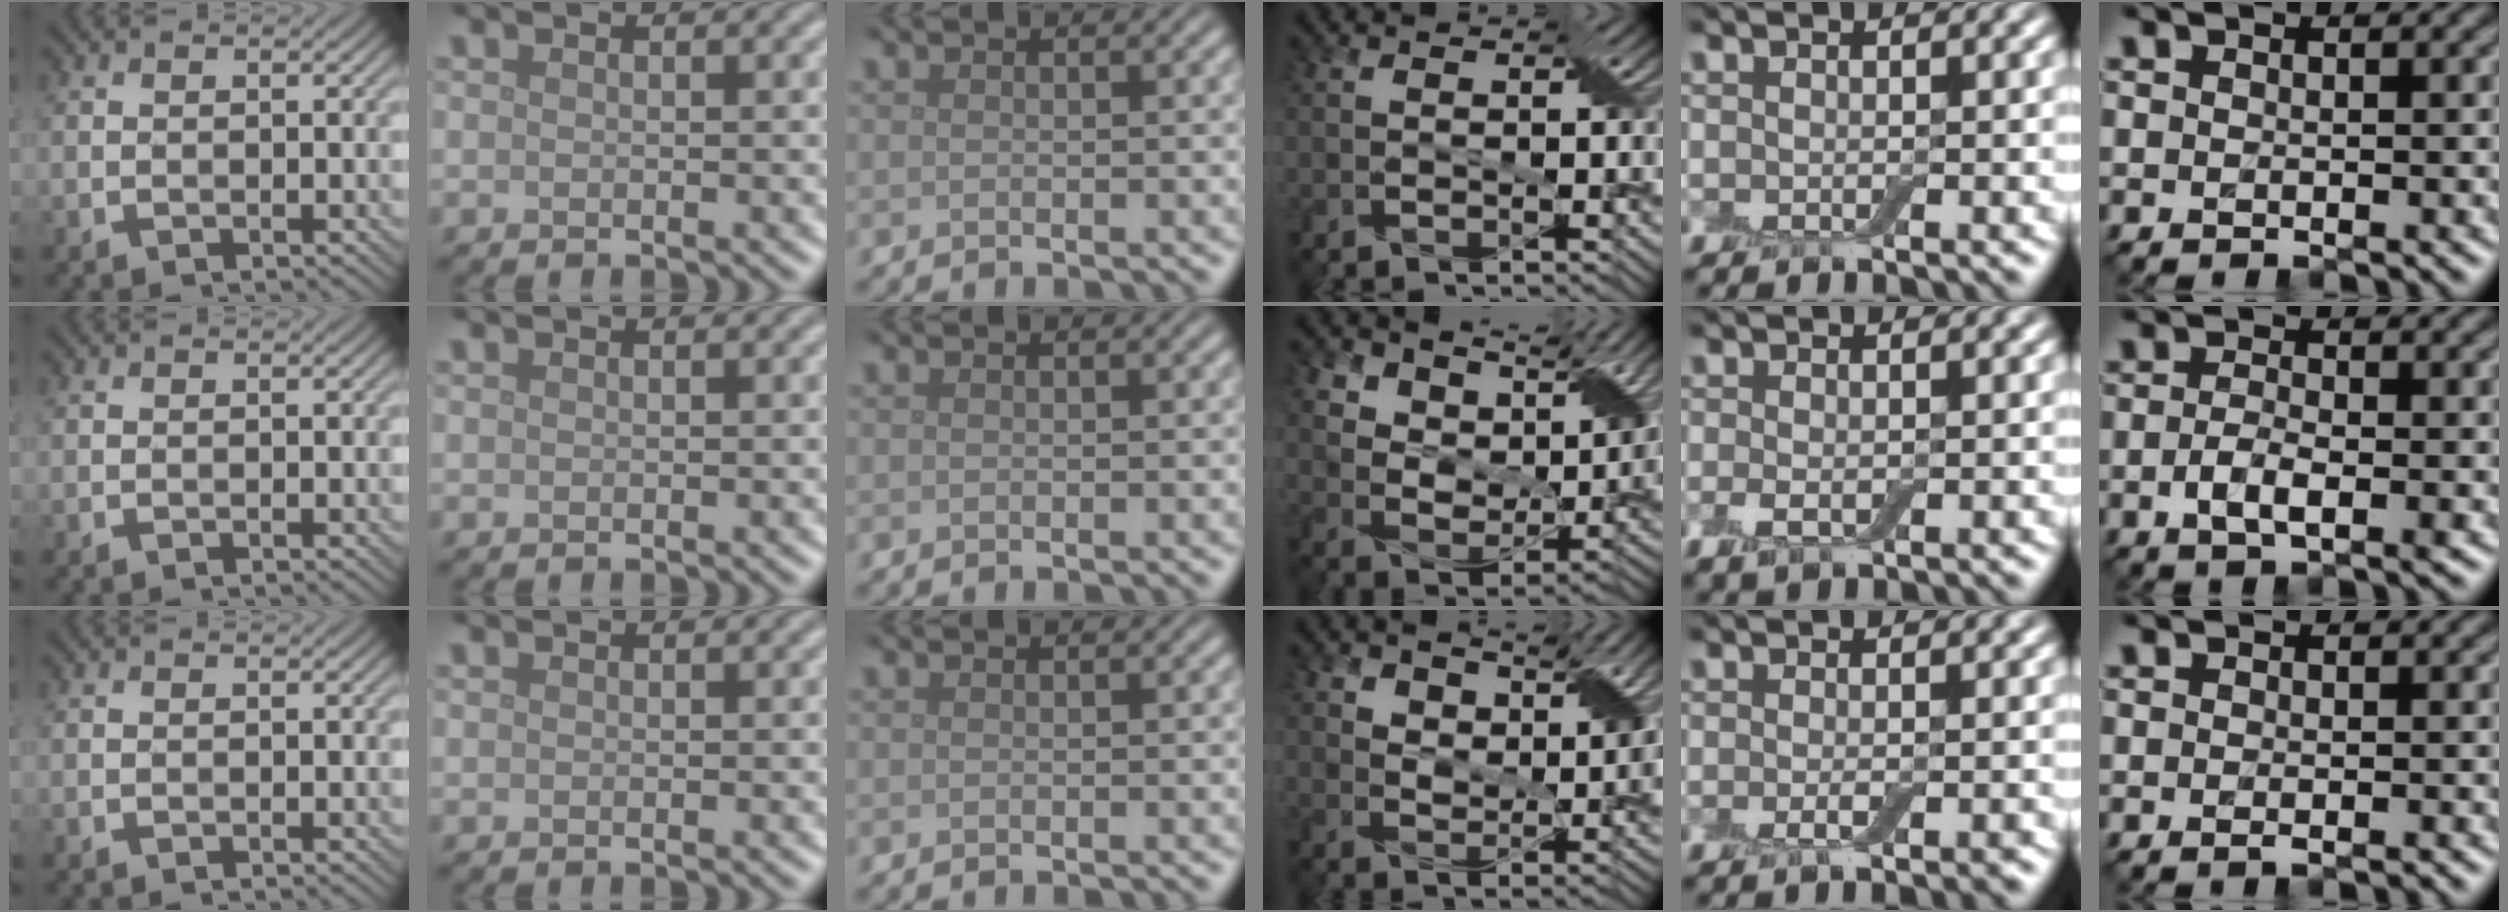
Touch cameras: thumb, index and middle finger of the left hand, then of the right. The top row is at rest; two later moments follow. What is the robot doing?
{"motion": "squeeze", "object": "air blower"}